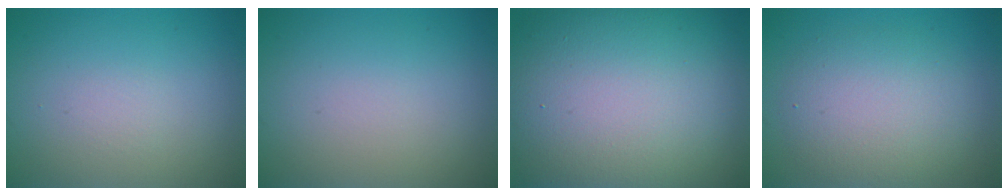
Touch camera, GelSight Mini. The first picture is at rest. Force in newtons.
{"total": 0.0}
{"total": 18.9, "press": 18.9, "slide": 0.4}
{"total": 5.1, "press": 5.1, "slide": 0.2}